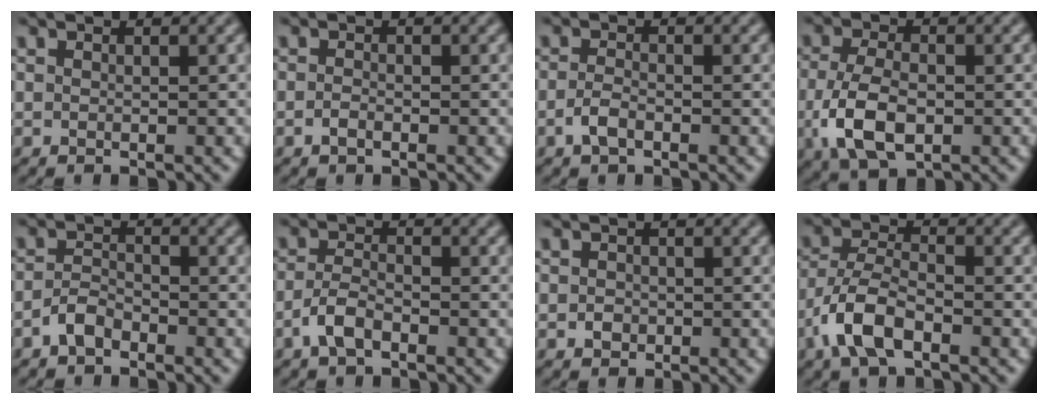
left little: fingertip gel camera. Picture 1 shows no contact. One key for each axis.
{"total": 1.0, "fx": -0.6, "fy": 0.4, "fz": 0.6, "tx": -0.013, "ty": 0.001, "tz": -0.014}
{"total": 1.8, "fx": -1.1, "fy": 0.7, "fz": 1.2, "tx": -0.025, "ty": 0.002, "tz": -0.025}
{"total": 5.6, "fx": -1.7, "fy": 3.1, "fz": 4.3, "tx": -0.098, "ty": -0.007, "tz": -0.033}
{"total": 2.2, "fx": -1.7, "fy": 1.0, "fz": 1.1, "tx": -0.020, "ty": 0.008, "tz": -0.037}
{"total": 2.6, "fx": -1.7, "fy": 1.0, "fz": 1.7, "tx": -0.036, "ty": 0.004, "tz": -0.040}
{"total": 1.0, "fx": -0.4, "fy": 0.9, "fz": 0.4, "tx": -0.005, "ty": -0.004, "tz": -0.010}
{"total": 5.5, "fx": -3.0, "fy": 2.4, "fz": 3.9, "tx": -0.078, "ty": 0.002, "tz": -0.068}